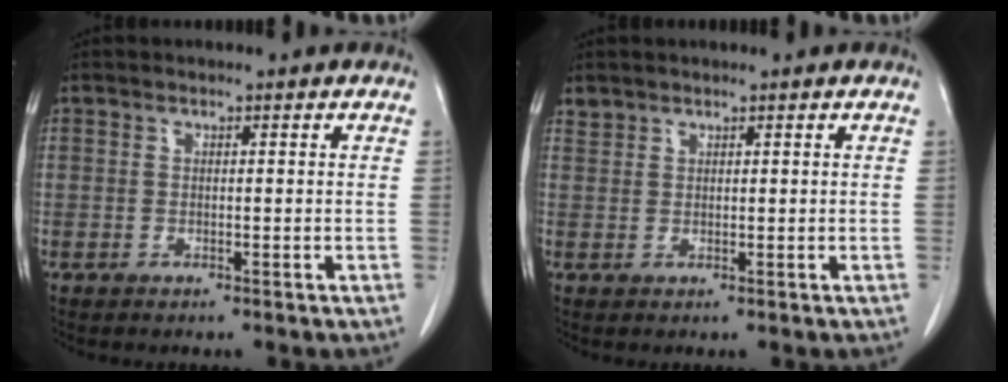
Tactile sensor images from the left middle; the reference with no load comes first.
{"total": 1.0, "force": [1.0, 0.4, -0.1], "torque": [0.001, 0.004, 0.020]}